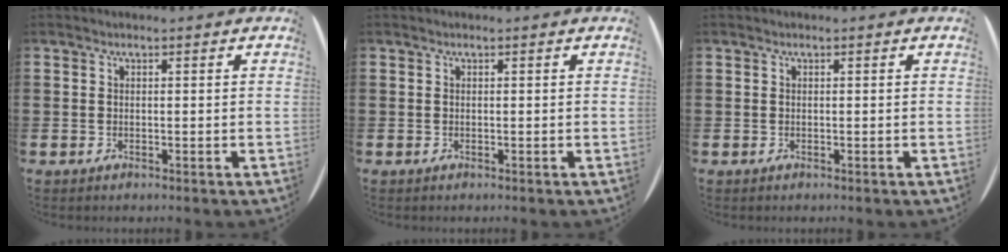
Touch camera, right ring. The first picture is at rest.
{"total": 0.0}
{"total": 0.0}